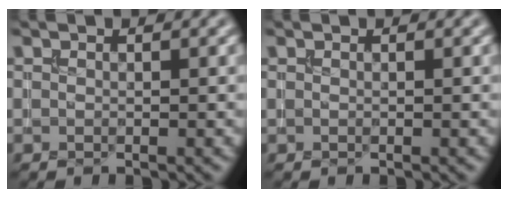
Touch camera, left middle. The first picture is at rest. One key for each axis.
{"total": 0.0}